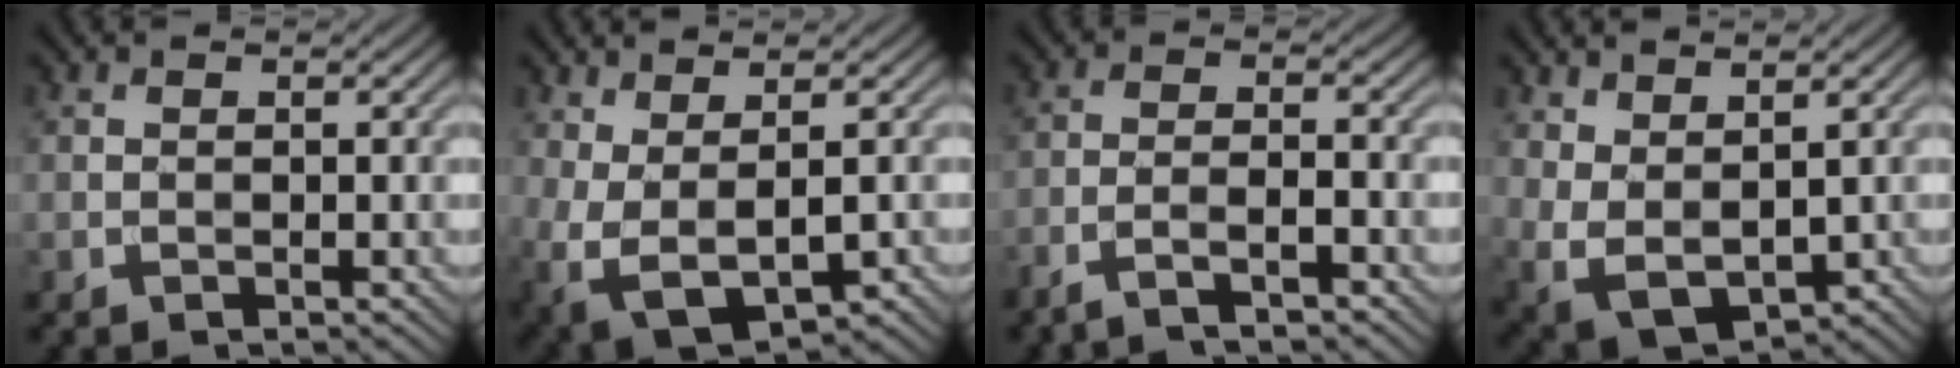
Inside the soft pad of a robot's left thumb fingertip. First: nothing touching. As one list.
[{"total": 6.3, "force": [-0.3, 3.4, 5.3], "torque": [-0.126, -0.020, 0.006]}, {"total": 4.1, "force": [-3.0, 0.6, 2.7], "torque": [-0.047, 0.006, -0.066]}, {"total": 5.6, "force": [2.3, 3.1, 4.1], "torque": [-0.103, -0.014, 0.057]}]